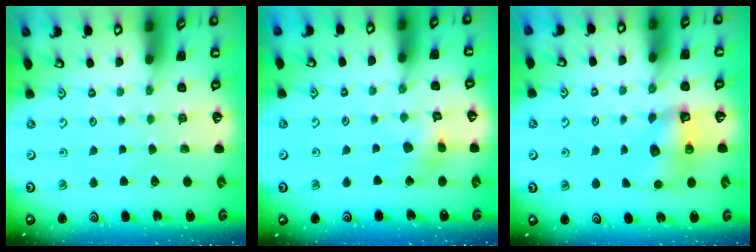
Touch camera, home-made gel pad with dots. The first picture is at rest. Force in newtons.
{"total": 7.4, "press": 7.3, "slide": 0.7}
{"total": 8.0, "press": 7.9, "slide": 0.5}